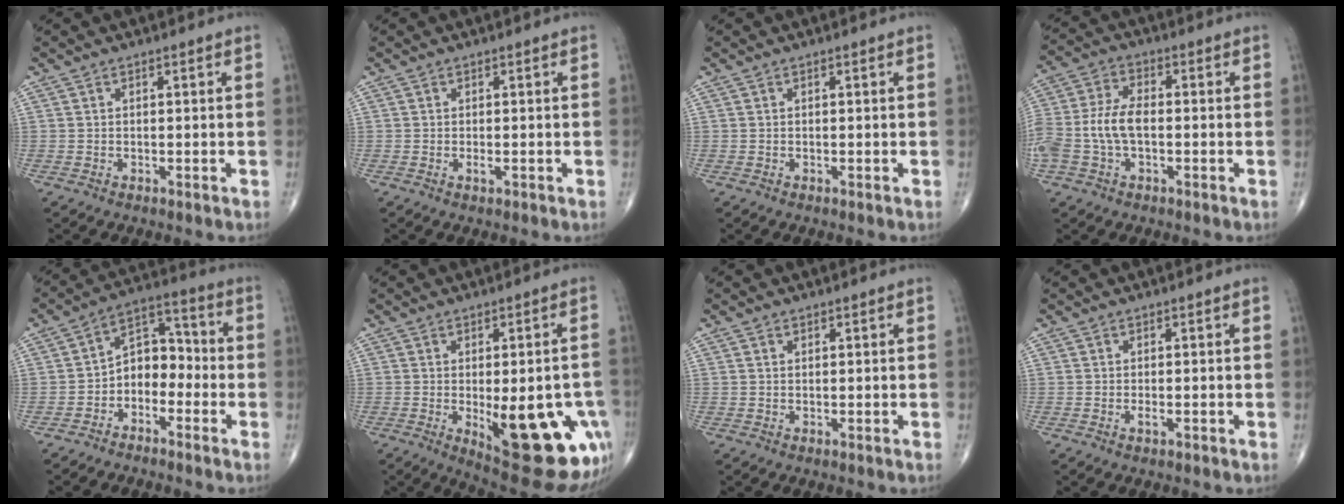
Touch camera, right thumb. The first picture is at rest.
{"total": 0.9, "force": [-0.2, 0.4, 0.8], "torque": [-0.015, -0.002, -0.005]}
{"total": 0.0}
{"total": 10.9, "force": [-1.5, 6.2, 8.8], "torque": [-0.208, 0.025, -0.031]}
{"total": 8.2, "force": [-2.7, 5.9, 5.1], "torque": [-0.047, 0.047, -0.062]}
{"total": 20.6, "force": [-5.4, 8.3, 18.1], "torque": [-0.168, -0.005, -0.042]}
{"total": 0.9, "force": [0.4, 0.7, 0.4], "torque": [-0.005, -0.002, 0.007]}
{"total": 1.0, "force": [-0.3, 0.4, 0.9], "torque": [-0.017, -0.002, -0.006]}